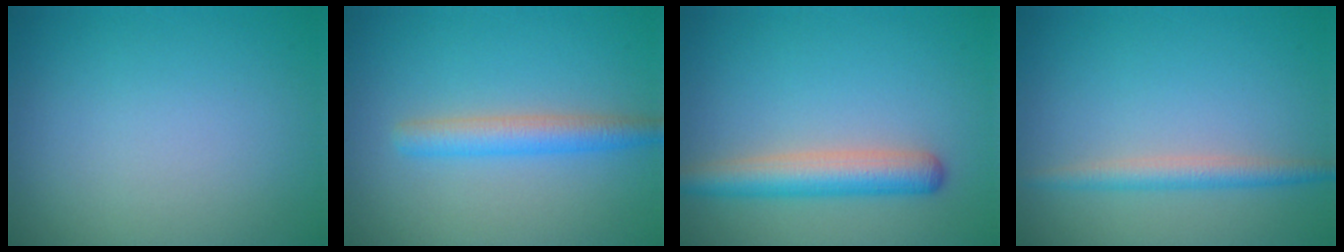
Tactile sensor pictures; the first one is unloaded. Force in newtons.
{"total": 2.9, "press": 2.9, "slide": 0.0}
{"total": 4.1, "press": 4.1, "slide": 0.1}
{"total": 2.2, "press": 2.2, "slide": 0.0}